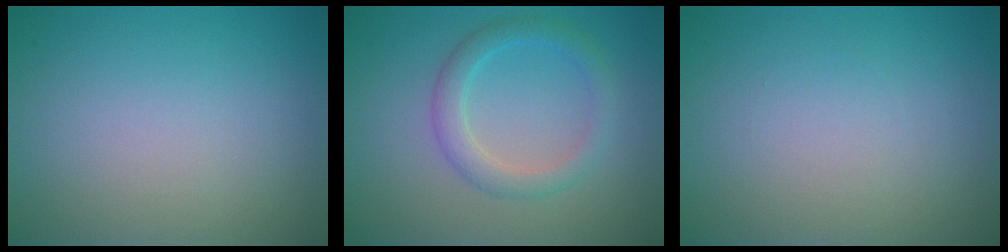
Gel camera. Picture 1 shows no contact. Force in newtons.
{"total": 2.7, "press": 2.7, "slide": 0.1}
{"total": 0.0}